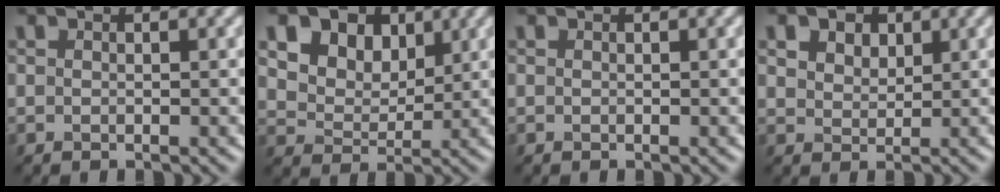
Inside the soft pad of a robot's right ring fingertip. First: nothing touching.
{"total": 14.2, "force": [6.9, 10.2, 6.9], "torque": [-0.151, 0.038, 0.121]}
{"total": 0.0}
{"total": 6.1, "force": [3.5, 3.8, 3.2], "torque": [-0.060, 0.014, 0.043]}